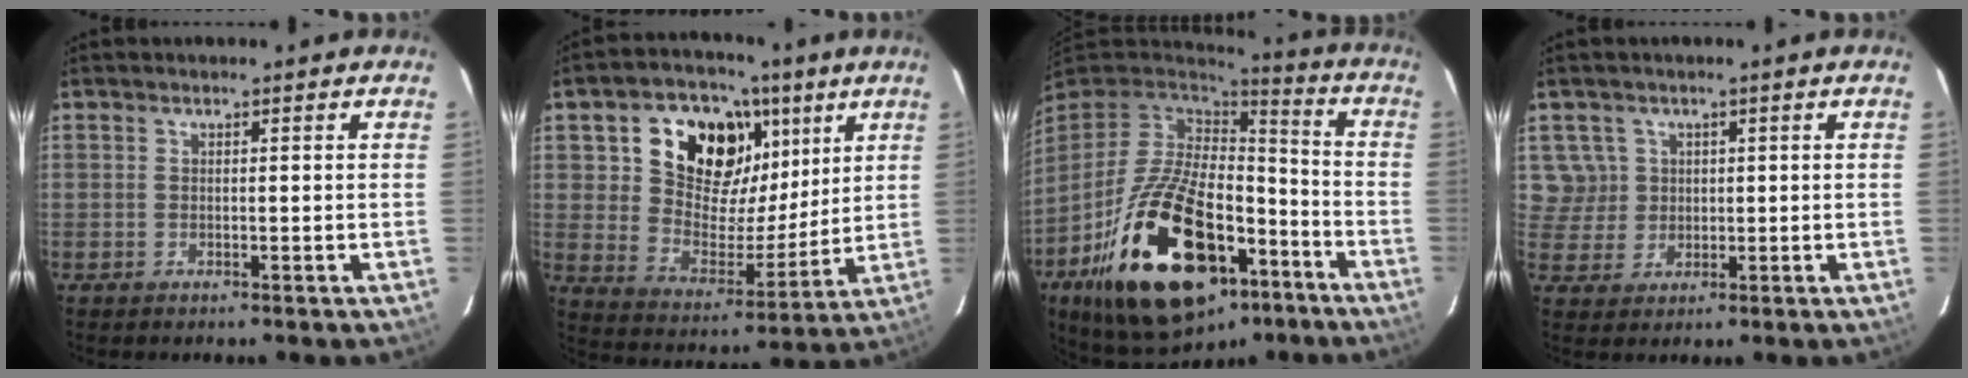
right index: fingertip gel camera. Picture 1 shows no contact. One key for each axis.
{"total": 17.5, "fx": 7.8, "fy": 12.7, "fz": 9.2, "tx": -0.183, "ty": 0.022, "tz": 0.143}
{"total": 31.0, "fx": -15.4, "fy": 15.8, "fz": 21.8, "tx": -0.415, "ty": -0.007, "tz": -0.233}
{"total": 4.6, "fx": 1.3, "fy": 4.5, "fz": 0.3, "tx": 0.006, "ty": 0.014, "tz": 0.028}